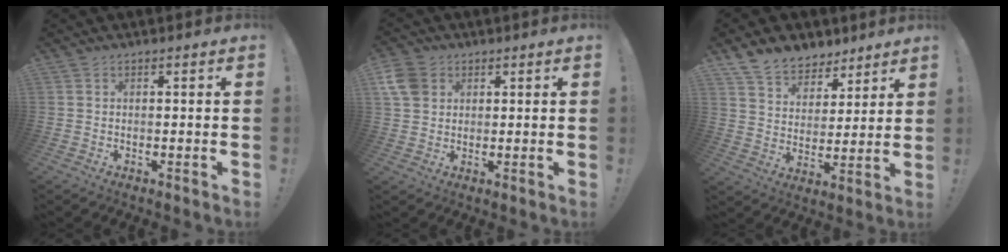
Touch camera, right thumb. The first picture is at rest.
{"total": 7.3, "force": [2.9, 5.9, 3.2], "torque": [-0.055, -0.005, 0.060]}
{"total": 11.2, "force": [8.8, 6.6, 2.5], "torque": [-0.049, -0.063, 0.172]}